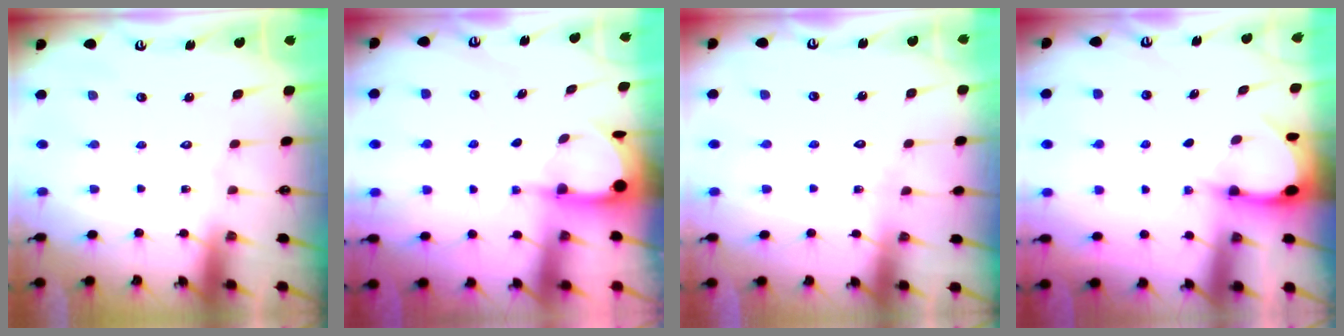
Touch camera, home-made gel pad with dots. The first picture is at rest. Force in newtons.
{"total": 3.9, "press": 3.9, "slide": 0.3}
{"total": 4.3, "press": 4.3, "slide": 0.4}
{"total": 2.9, "press": 2.9, "slide": 0.3}